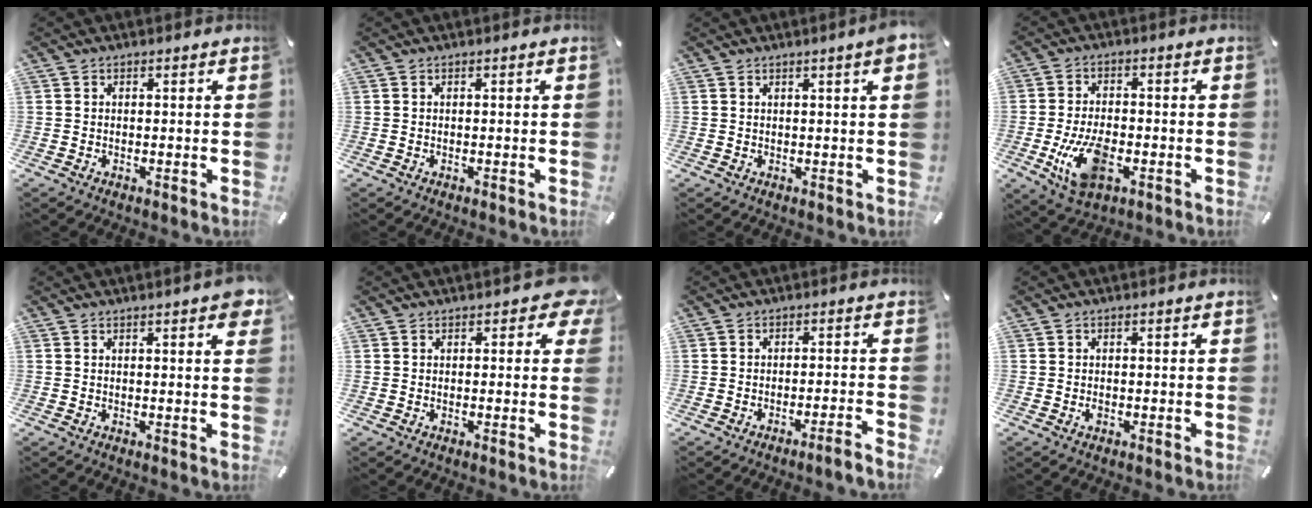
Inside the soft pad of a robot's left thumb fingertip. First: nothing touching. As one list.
[{"total": 0.0}, {"total": 3.3, "force": [1.3, 0.2, 3.0], "torque": [-0.049, -0.004, 0.020]}, {"total": 10.9, "force": [-3.2, 6.3, 8.2], "torque": [-0.172, -0.002, -0.056]}, {"total": 3.0, "force": [1.6, 0.6, 2.4], "torque": [-0.033, -0.005, 0.024]}, {"total": 4.3, "force": [2.1, 2.7, 2.6], "torque": [-0.023, -0.004, 0.034]}, {"total": 3.3, "force": [-1.9, -0.3, 2.7], "torque": [-0.041, -0.005, -0.033]}, {"total": 0.7, "force": [-0.2, 0.5, 0.5], "torque": [-0.009, 0.000, -0.004]}]